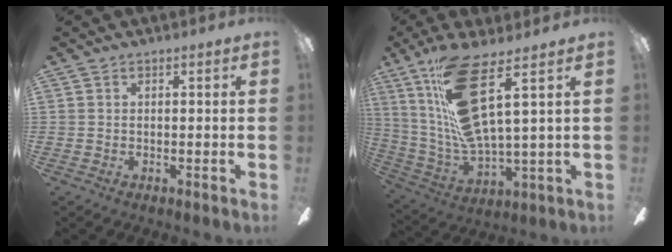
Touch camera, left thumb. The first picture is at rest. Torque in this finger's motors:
{"motor_torque": [0.54, -0.10, -0.05, 0.06, 0.22]}